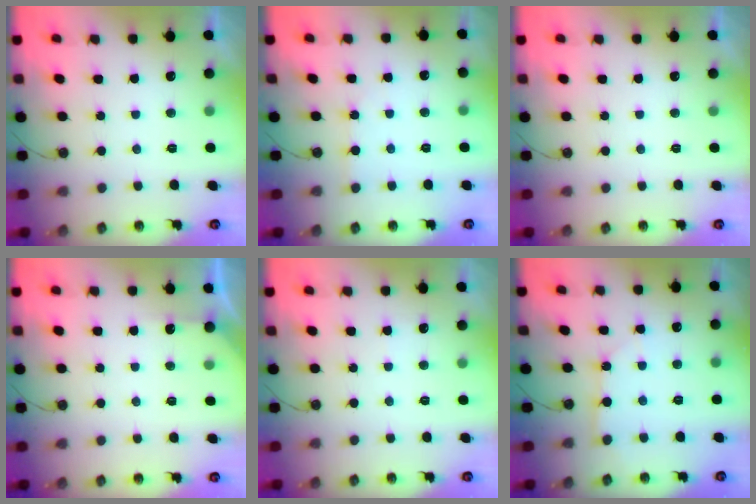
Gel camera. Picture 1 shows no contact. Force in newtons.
{"total": 1.8, "press": 1.8, "slide": 0.3}
{"total": 0.0}
{"total": 3.0, "press": 3.0, "slide": 0.3}
{"total": 2.9, "press": 2.9, "slide": 0.3}
{"total": 4.7, "press": 4.7, "slide": 0.5}